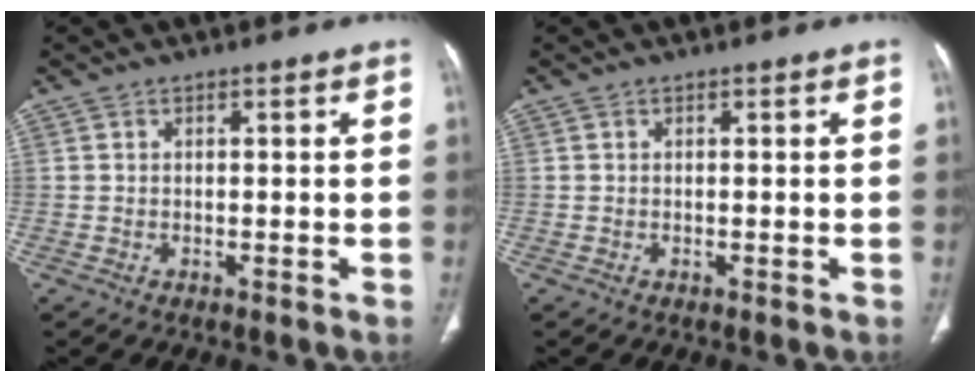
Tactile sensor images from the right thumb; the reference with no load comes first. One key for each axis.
{"total": 0.0}